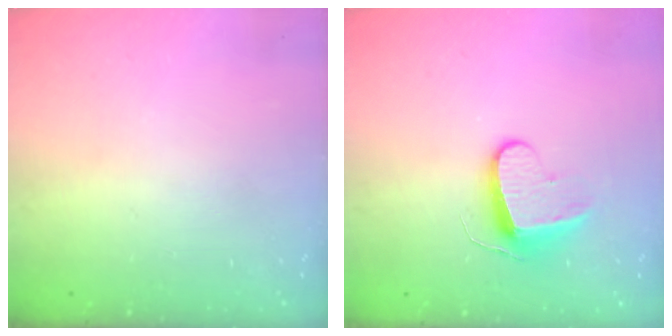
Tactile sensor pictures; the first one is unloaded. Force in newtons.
{"total": 8.7, "press": 8.7, "slide": 0.5}